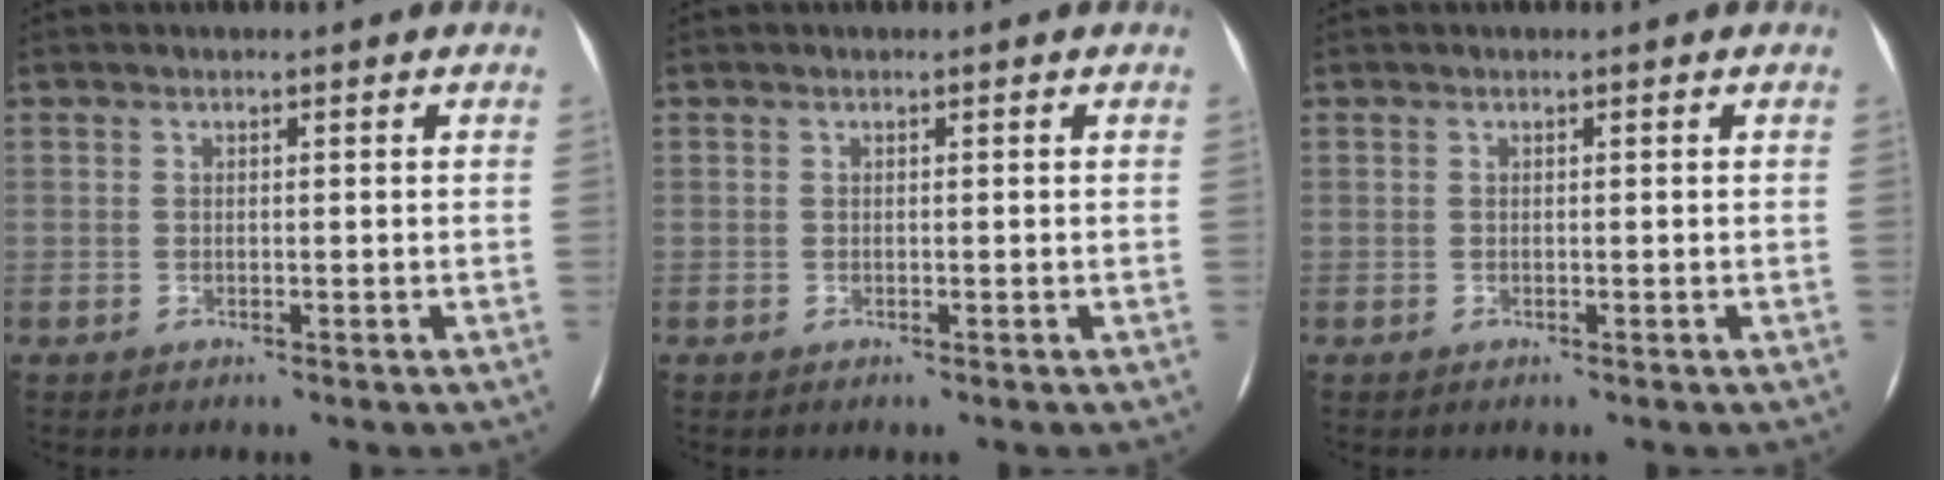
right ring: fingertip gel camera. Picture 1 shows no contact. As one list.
[{"total": 0.0}, {"total": 0.0}]